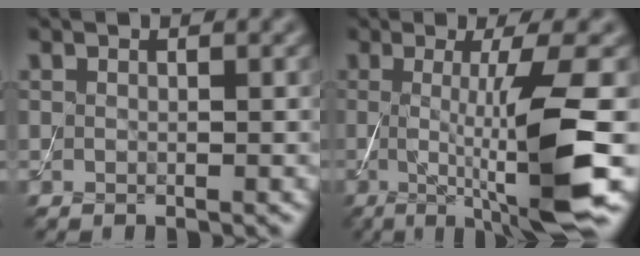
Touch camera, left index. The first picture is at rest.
{"total": 9.4, "force": [-0.9, 1.5, 9.2], "torque": [-0.135, -0.015, -0.010]}